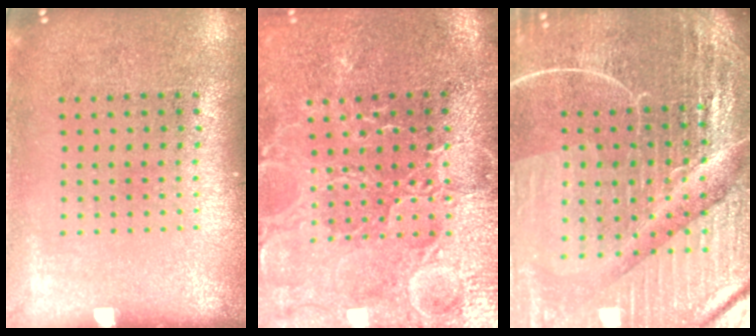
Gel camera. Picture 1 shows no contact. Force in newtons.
{"total": 3.7, "press": 3.6, "slide": 0.9}
{"total": 6.3, "press": 5.6, "slide": 2.8}